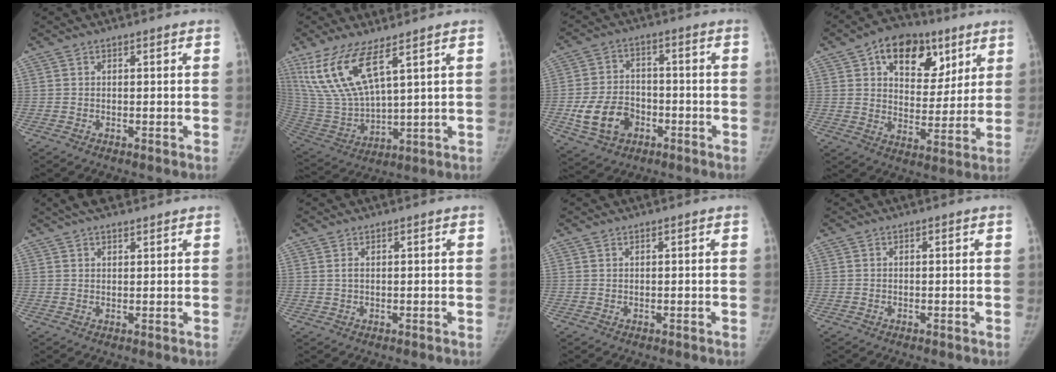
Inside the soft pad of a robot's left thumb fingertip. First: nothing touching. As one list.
[{"total": 14.3, "force": [8.2, 4.4, 10.9], "torque": [-0.235, -0.036, 0.183]}, {"total": 10.7, "force": [-3.7, 8.0, 6.0], "torque": [-0.096, 0.022, -0.062]}, {"total": 16.7, "force": [8.2, 10.8, 9.7], "torque": [-0.091, -0.020, 0.127]}, {"total": 6.3, "force": [5.0, 2.3, 3.2], "torque": [-0.041, 0.008, 0.084]}, {"total": 1.0, "force": [0.4, 0.5, 0.8], "torque": [-0.016, 0.005, 0.011]}, {"total": 0.0}, {"total": 0.0}]